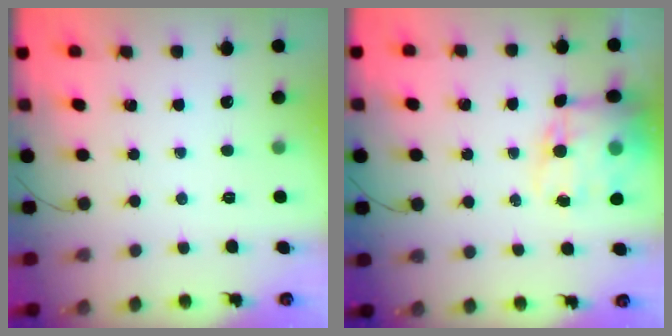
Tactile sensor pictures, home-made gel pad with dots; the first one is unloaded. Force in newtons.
{"total": 14.9, "press": 14.5, "slide": 3.5}